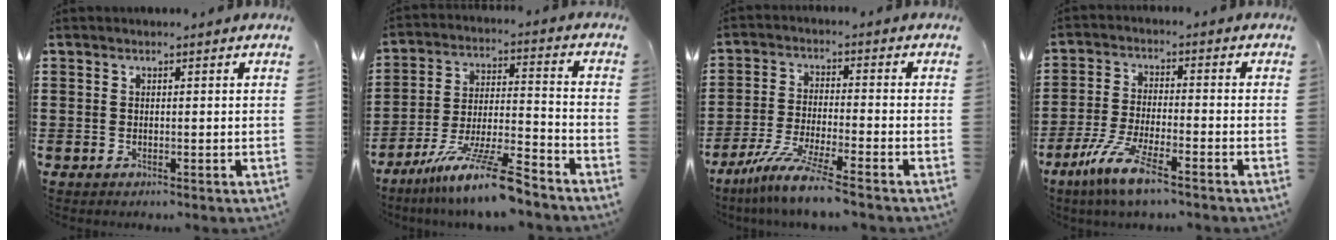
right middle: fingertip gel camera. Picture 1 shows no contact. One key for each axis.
{"total": 11.8, "fx": -9.3, "fy": 1.0, "fz": 7.3, "tx": -0.134, "ty": 0.015, "tz": -0.177}
{"total": 7.6, "fx": -6.3, "fy": -0.4, "fz": 4.2, "tx": -0.090, "ty": -0.017, "tz": -0.122}
{"total": 8.0, "fx": -5.4, "fy": 1.1, "fz": 5.8, "tx": -0.139, "ty": -0.016, "tz": -0.106}